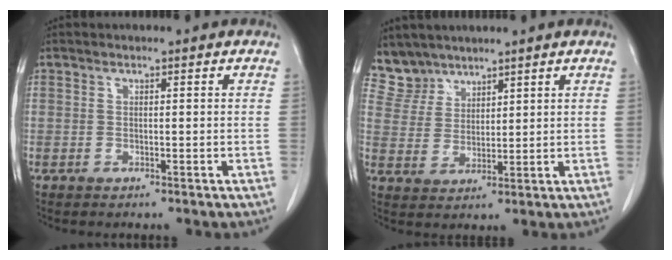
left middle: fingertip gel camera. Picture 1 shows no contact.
{"total": 5.0, "force": [4.6, 2.0, -0.5], "torque": [0.007, 0.006, 0.104]}